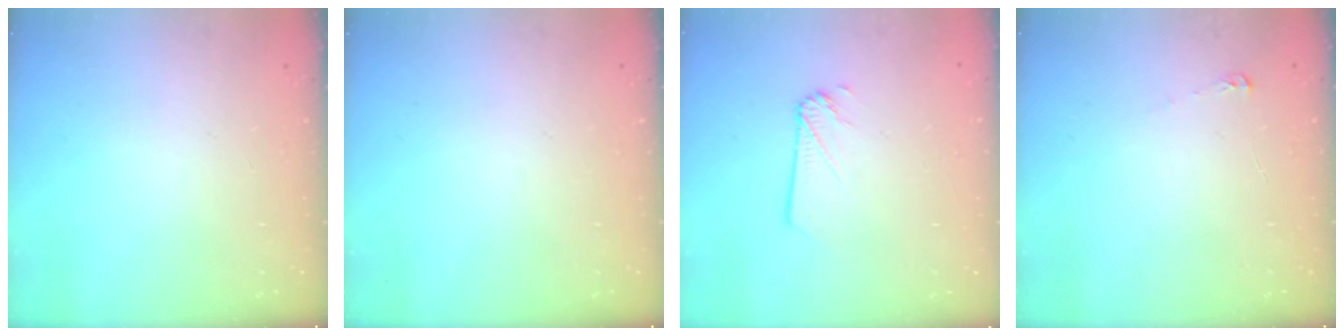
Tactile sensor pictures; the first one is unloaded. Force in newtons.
{"total": 0.0}
{"total": 1.3, "press": 1.3, "slide": 0.1}
{"total": 3.5, "press": 3.5, "slide": 0.3}